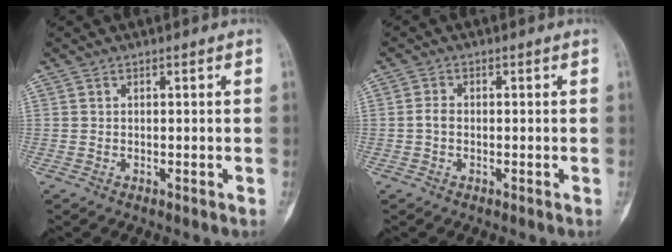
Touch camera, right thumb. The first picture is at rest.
{"total": 1.8, "force": [-0.4, 1.2, 1.2], "torque": [-0.021, 0.003, -0.010]}